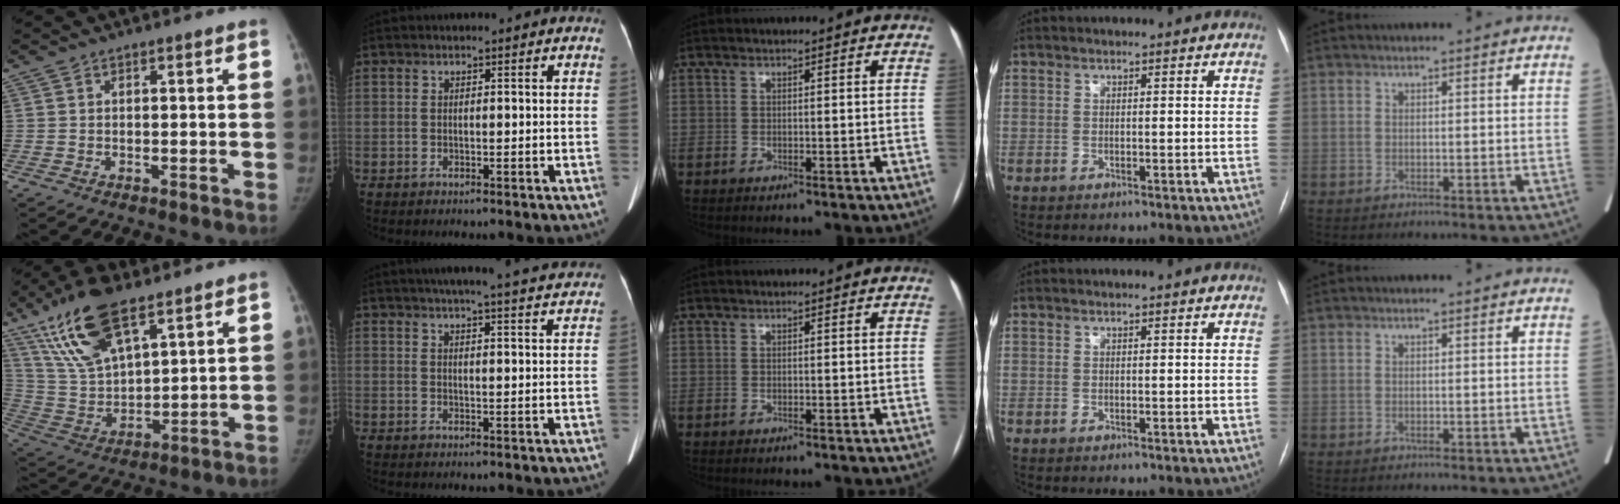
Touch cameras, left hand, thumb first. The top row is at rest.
{"thumb": {"total": 17.7, "force": [10.8, 7.0, 12.1], "torque": [-0.215, -0.035, 0.217]}, "index": {"total": 18.3, "force": [16.5, 1.6, 7.7], "torque": [-0.104, 0.011, 0.197]}}